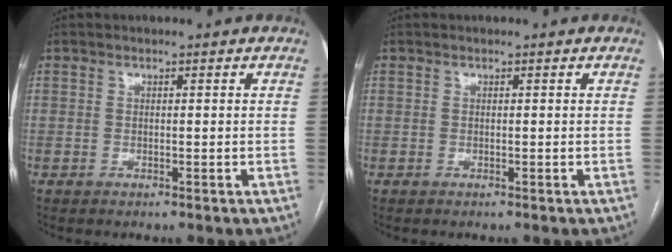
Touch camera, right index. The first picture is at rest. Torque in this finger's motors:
{"motor_torque": [0.00, 0.00, 0.00, 0.00]}